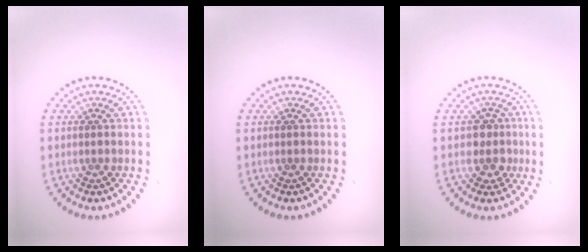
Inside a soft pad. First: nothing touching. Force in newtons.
{"total": 0.0}
{"total": 2.0, "press": 1.7, "slide": 1.1}